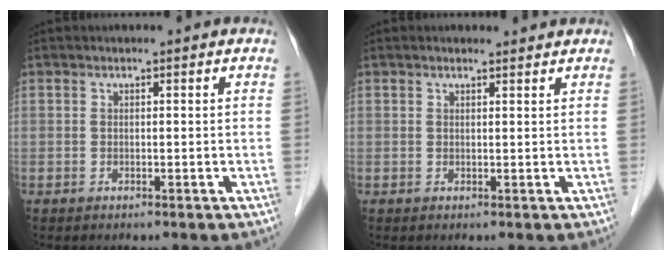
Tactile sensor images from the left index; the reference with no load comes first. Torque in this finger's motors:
{"motor_torque": [0.43, -0.48, 0.10, 0.01]}